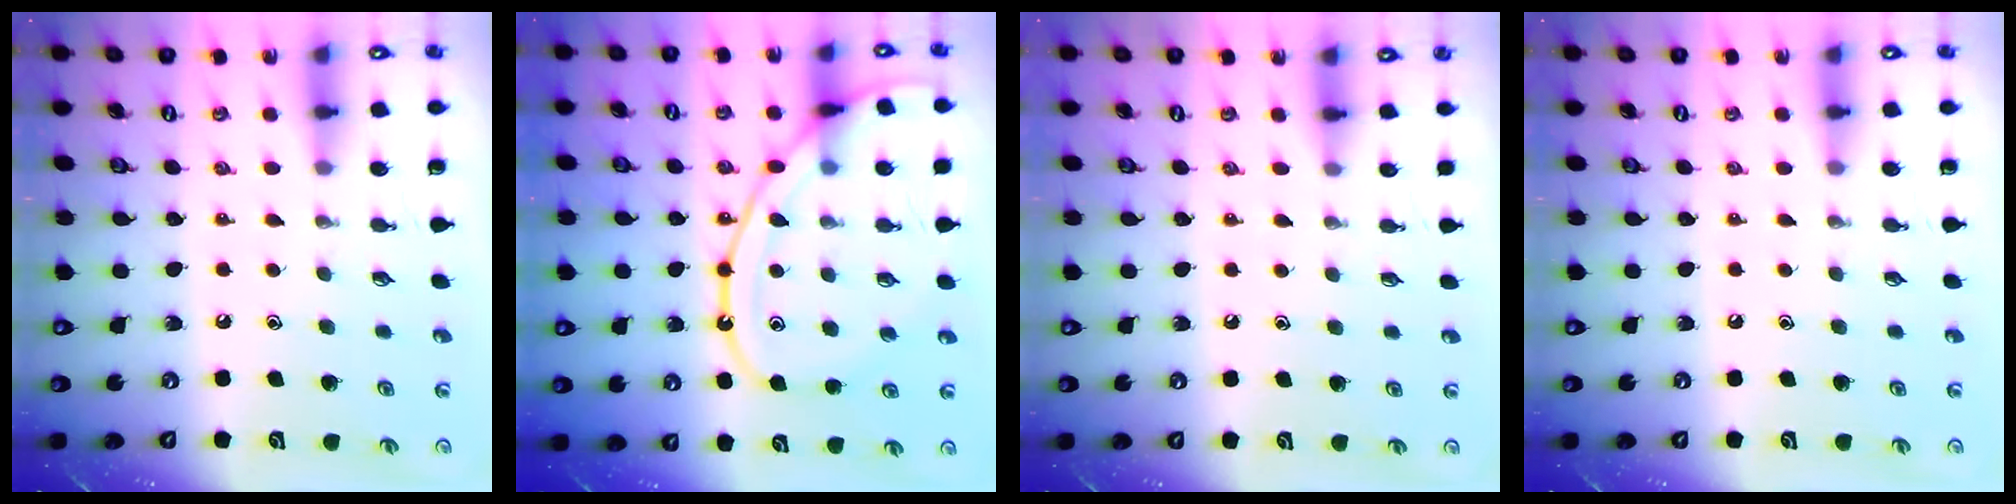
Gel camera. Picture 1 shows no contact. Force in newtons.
{"total": 16.0, "press": 15.9, "slide": 1.4}
{"total": 3.1, "press": 3.1, "slide": 0.6}
{"total": 0.0}